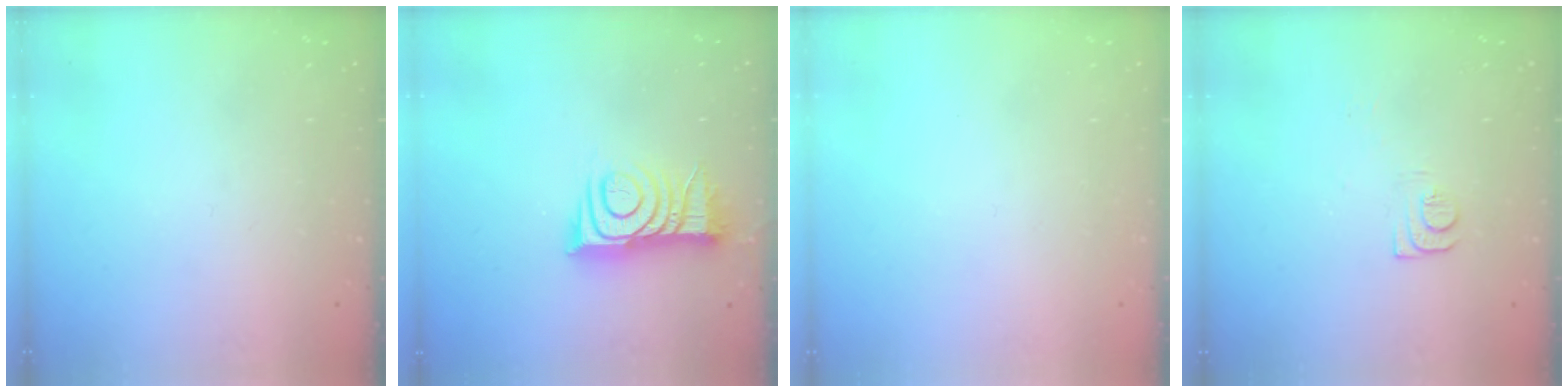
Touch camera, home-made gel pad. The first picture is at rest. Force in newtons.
{"total": 10.8, "press": 10.8, "slide": 0.3}
{"total": 1.6, "press": 1.6, "slide": 0.1}
{"total": 5.9, "press": 5.9, "slide": 0.8}